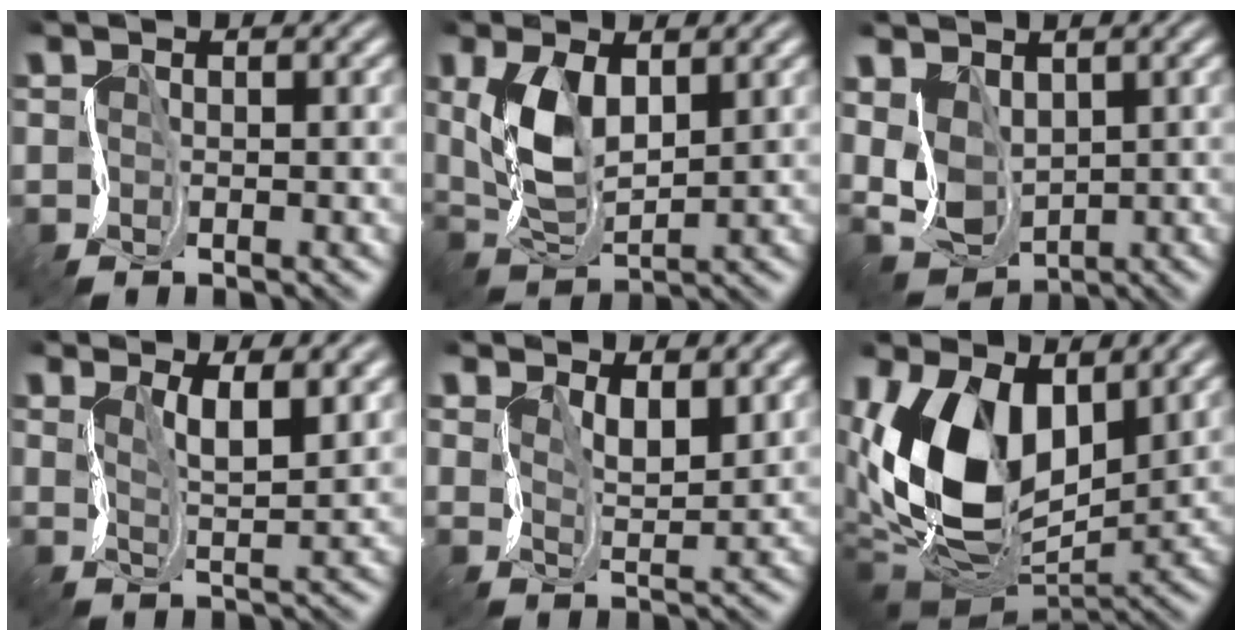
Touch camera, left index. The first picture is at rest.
{"total": 5.1, "force": [0.9, 2.5, 4.4], "torque": [-0.097, -0.006, 0.014]}
{"total": 6.2, "force": [1.2, 4.0, 4.6], "torque": [-0.115, 0.000, 0.012]}
{"total": 3.6, "force": [1.5, 1.0, 3.1], "torque": [-0.069, -0.011, 0.022]}
{"total": 3.1, "force": [1.4, 1.2, 2.4], "torque": [-0.054, -0.012, 0.024]}
{"total": 11.5, "force": [1.7, 7.2, 8.8], "torque": [-0.172, -0.022, 0.019]}